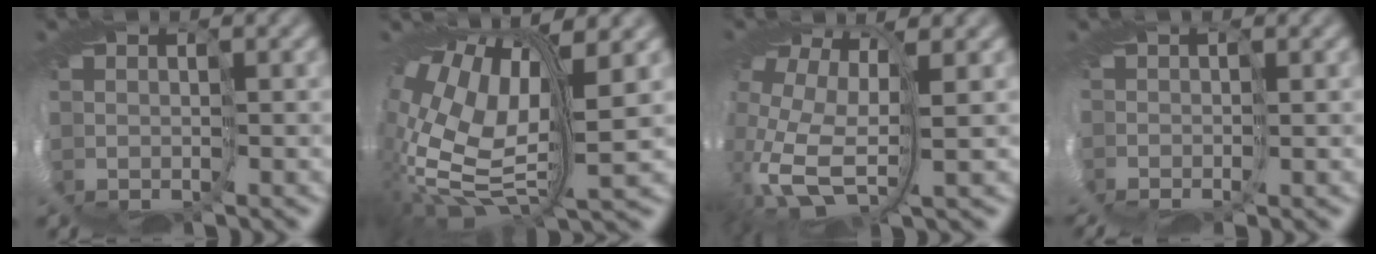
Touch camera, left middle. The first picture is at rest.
{"total": 13.0, "force": [0.8, 5.9, 11.6], "torque": [-0.251, -0.006, 0.018]}
{"total": 12.9, "force": [-1.3, 7.6, 10.4], "torque": [-0.209, -0.031, -0.004]}
{"total": 2.6, "force": [-0.9, 0.3, 2.4], "torque": [-0.040, -0.001, -0.018]}